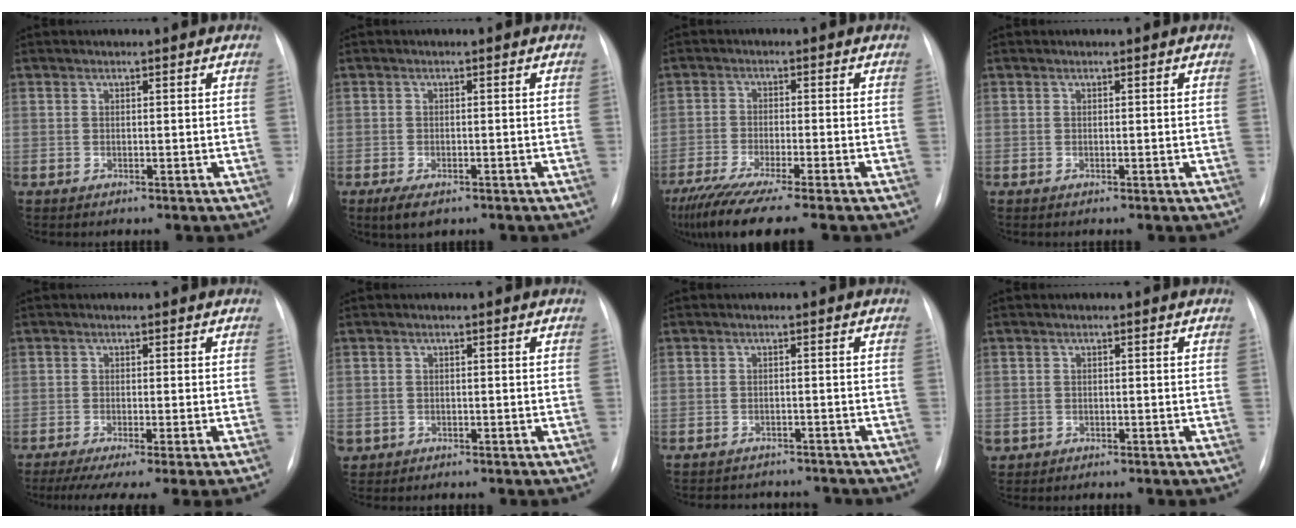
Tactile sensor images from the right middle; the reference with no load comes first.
{"total": 3.5, "force": [-2.1, 1.5, 2.3], "torque": [-0.046, -0.007, -0.027]}
{"total": 12.5, "force": [-10.0, 0.3, 7.5], "torque": [-0.130, -0.036, -0.163]}
{"total": 0.0}
{"total": 10.3, "force": [-8.2, -0.5, 6.3], "torque": [-0.081, -0.028, -0.120]}
{"total": 1.8, "force": [-0.8, 1.6, 0.3], "torque": [-0.009, 0.002, -0.009]}
{"total": 6.8, "force": [-6.3, 2.3, 0.7], "torque": [-0.008, 0.009, -0.073]}
{"total": 1.4, "force": [-0.6, 1.2, 0.3], "torque": [-0.010, 0.003, -0.004]}